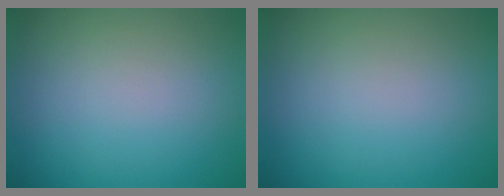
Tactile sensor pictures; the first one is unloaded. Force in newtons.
{"total": 0.0}